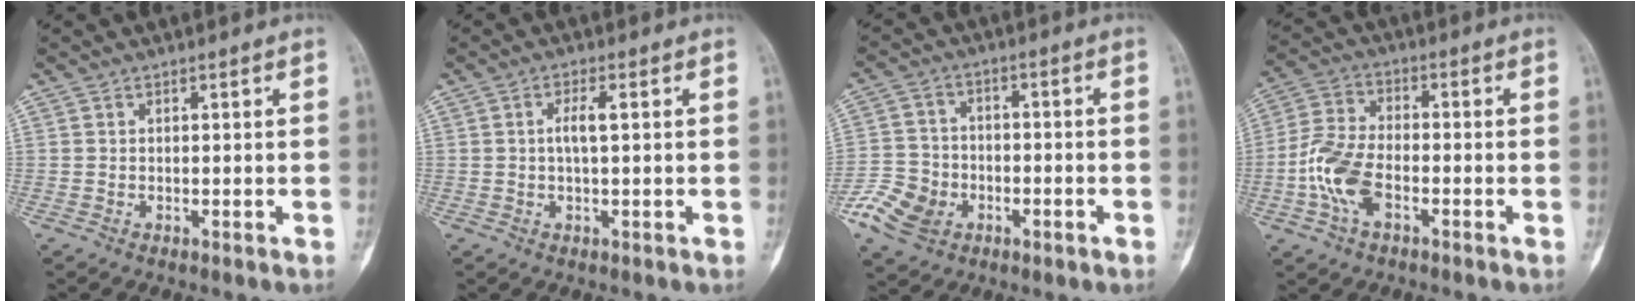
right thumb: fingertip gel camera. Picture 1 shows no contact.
{"total": 3.0, "force": [0.4, 0.8, 2.9], "torque": [-0.061, 0.007, 0.008]}
{"total": 9.9, "force": [-4.0, 7.6, 4.8], "torque": [-0.071, 0.021, -0.072]}
{"total": 11.0, "force": [-4.0, 6.5, 7.9], "torque": [-0.162, 0.032, -0.082]}